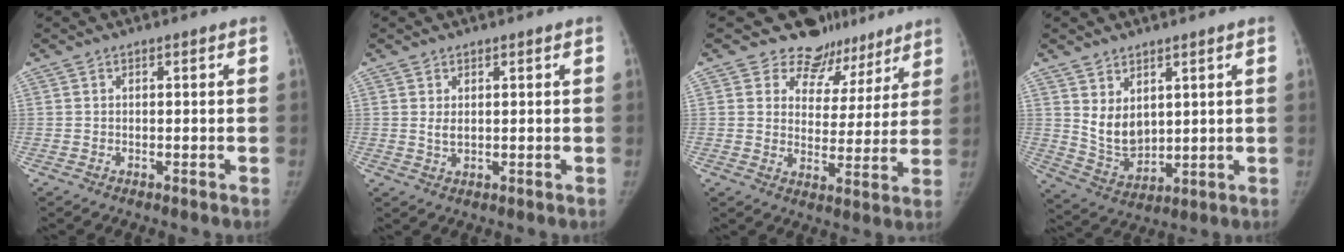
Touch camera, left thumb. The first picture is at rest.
{"total": 1.9, "force": [0.7, 1.1, 1.4], "torque": [-0.023, -0.007, 0.019]}
{"total": 13.4, "force": [11.1, 7.3, 1.0], "torque": [0.033, -0.074, 0.135]}
{"total": 7.9, "force": [3.2, 5.2, 5.0], "torque": [-0.066, -0.035, 0.081]}